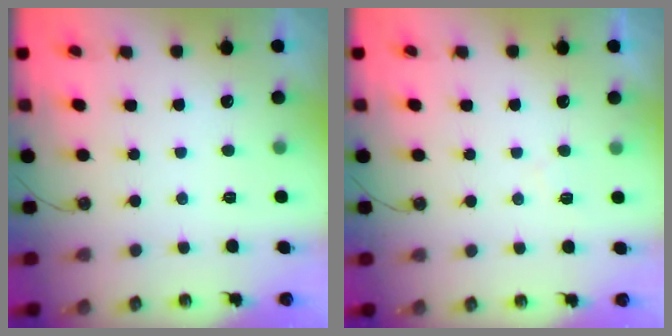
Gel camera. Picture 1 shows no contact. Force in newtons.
{"total": 4.8, "press": 4.7, "slide": 0.9}